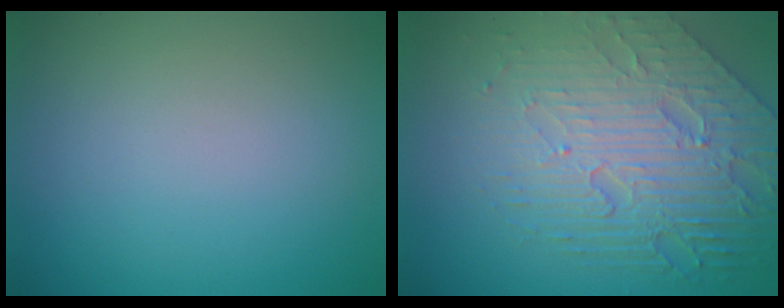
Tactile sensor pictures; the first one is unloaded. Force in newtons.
{"total": 8.4, "press": 5.7, "slide": 6.2}